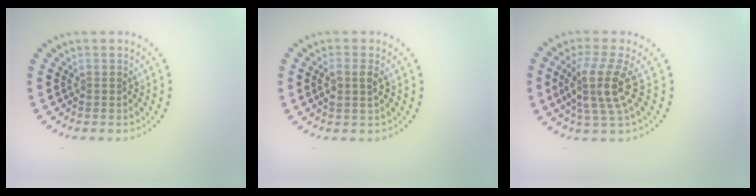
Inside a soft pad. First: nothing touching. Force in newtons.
{"total": 1.8, "press": 1.7, "slide": 0.6}
{"total": 4.1, "press": 3.2, "slide": 2.6}